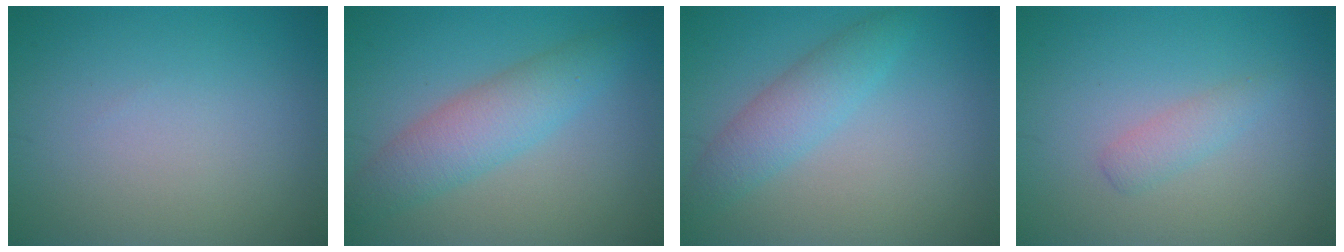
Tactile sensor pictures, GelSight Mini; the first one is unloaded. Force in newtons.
{"total": 4.5, "press": 4.5, "slide": 0.1}
{"total": 2.4, "press": 2.4, "slide": 0.2}
{"total": 1.5, "press": 1.5, "slide": 0.1}